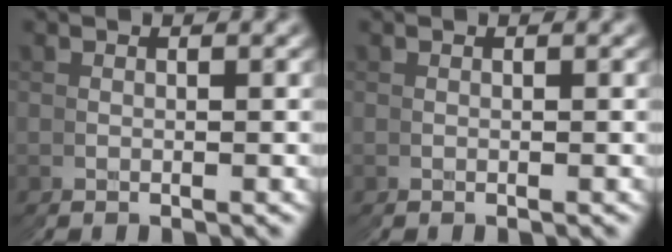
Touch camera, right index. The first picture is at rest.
{"total": 0.0}